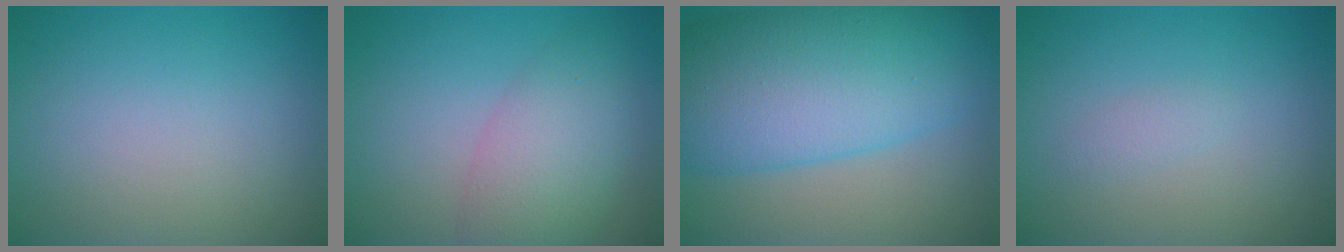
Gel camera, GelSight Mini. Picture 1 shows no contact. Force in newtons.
{"total": 5.1, "press": 5.1, "slide": 0.1}
{"total": 12.3, "press": 12.3, "slide": 0.1}
{"total": 0.8, "press": 0.8, "slide": 0.1}